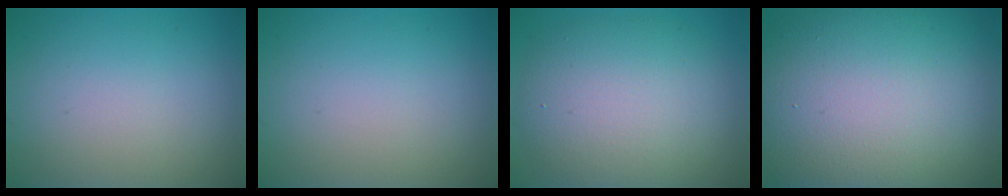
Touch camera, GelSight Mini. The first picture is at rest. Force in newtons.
{"total": 0.0}
{"total": 8.7, "press": 8.7, "slide": 0.5}
{"total": 19.4, "press": 19.4, "slide": 0.6}